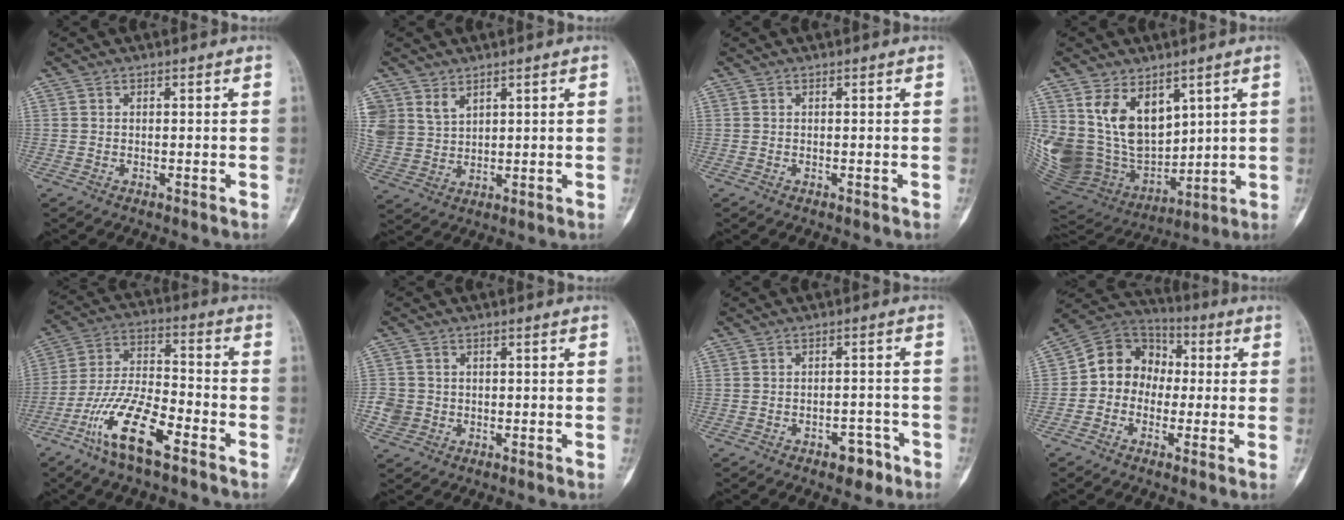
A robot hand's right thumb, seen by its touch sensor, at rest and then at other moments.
{"total": 7.4, "force": [4.5, 5.3, 2.5], "torque": [-0.040, -0.016, 0.105]}
{"total": 0.0}
{"total": 21.9, "force": [7.6, 14.9, 14.1], "torque": [-0.248, -0.036, 0.180]}
{"total": 14.5, "force": [-8.3, 4.6, 11.0], "torque": [-0.222, 0.051, -0.160]}
{"total": 3.8, "force": [-0.6, 3.6, 0.9], "torque": [0.001, 0.010, -0.011]}
{"total": 4.5, "force": [-2.8, 2.5, 2.5], "torque": [-0.014, 0.025, -0.035]}
{"total": 11.4, "force": [-0.3, 9.8, 5.7], "torque": [-0.056, 0.035, -0.023]}